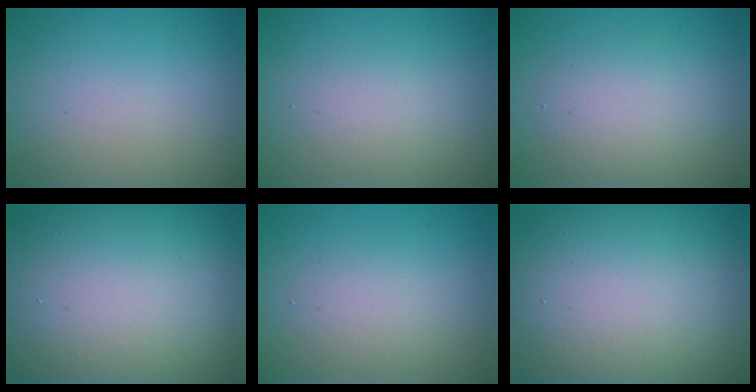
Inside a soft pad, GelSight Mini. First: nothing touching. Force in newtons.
{"total": 1.8, "press": 1.8, "slide": 0.1}
{"total": 3.7, "press": 3.7, "slide": 0.2}
{"total": 18.0, "press": 18.0, "slide": 1.2}
{"total": 2.2, "press": 2.2, "slide": 0.1}
{"total": 16.2, "press": 16.1, "slide": 1.0}